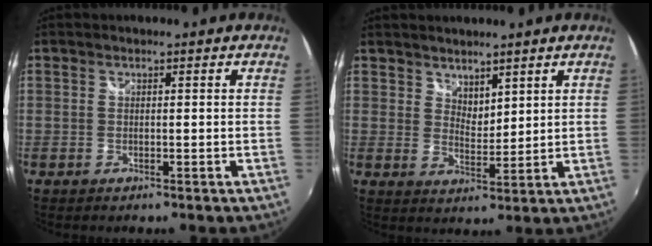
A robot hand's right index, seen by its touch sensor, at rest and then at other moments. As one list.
[{"total": 3.9, "force": [3.1, 1.9, 1.2], "torque": [-0.011, -0.001, 0.057]}]